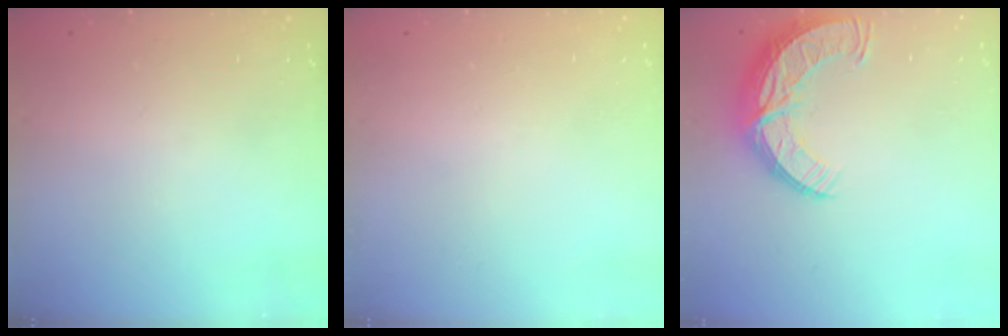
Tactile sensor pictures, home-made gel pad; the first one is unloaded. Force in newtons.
{"total": 0.0}
{"total": 11.7, "press": 11.7, "slide": 0.9}